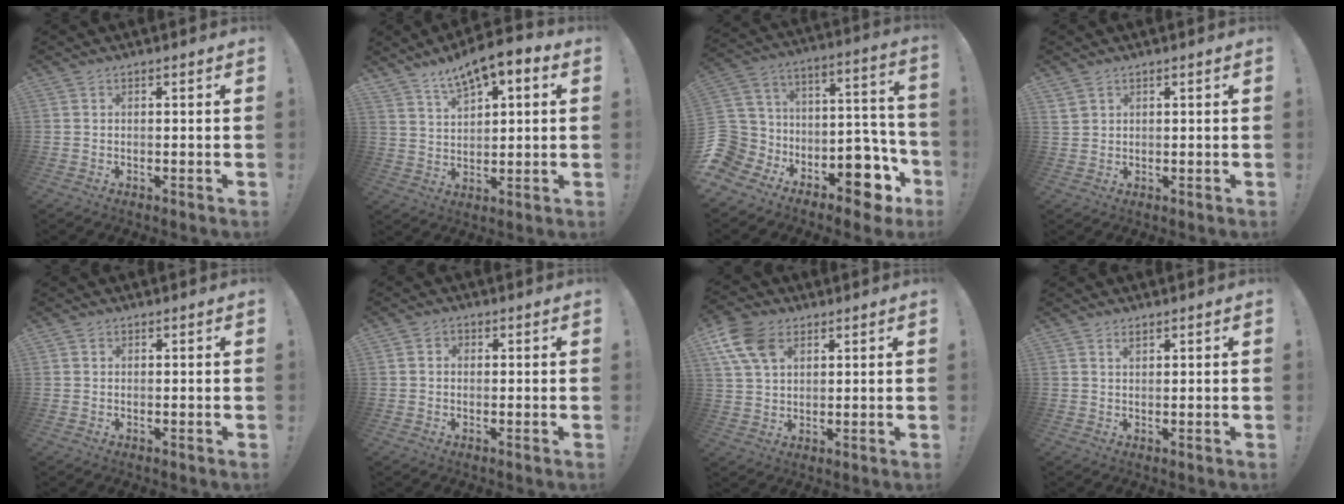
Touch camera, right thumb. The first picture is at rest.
{"total": 9.0, "force": [6.5, 3.7, 5.0], "torque": [-0.086, -0.038, 0.119]}
{"total": 14.4, "force": [-7.6, 9.4, 7.9], "torque": [-0.126, 0.019, -0.117]}
{"total": 2.5, "force": [1.8, 1.5, 0.9], "torque": [-0.012, -0.009, 0.034]}
{"total": 0.6, "force": [0.3, 0.6, -0.1], "torque": [0.007, -0.001, 0.004]}
{"total": 2.1, "force": [-0.2, 1.7, 1.1], "torque": [-0.011, 0.002, -0.005]}
{"total": 11.5, "force": [5.2, 7.7, 6.8], "torque": [-0.130, -0.012, 0.101]}
{"total": 1.4, "force": [1.1, 0.6, 0.7], "torque": [0.002, -0.008, 0.018]}